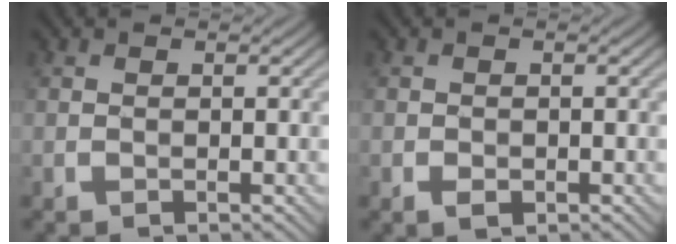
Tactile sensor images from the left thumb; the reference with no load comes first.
{"total": 1.2, "force": [-0.7, 0.8, 0.6], "torque": [-0.011, -0.004, -0.011]}